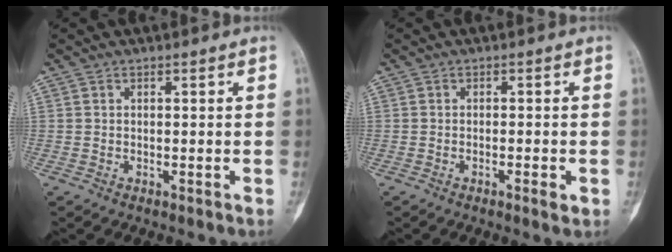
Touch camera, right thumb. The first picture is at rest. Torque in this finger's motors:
{"motor_torque": [-0.34, 0.03, 0.04, 0.36, -0.04]}